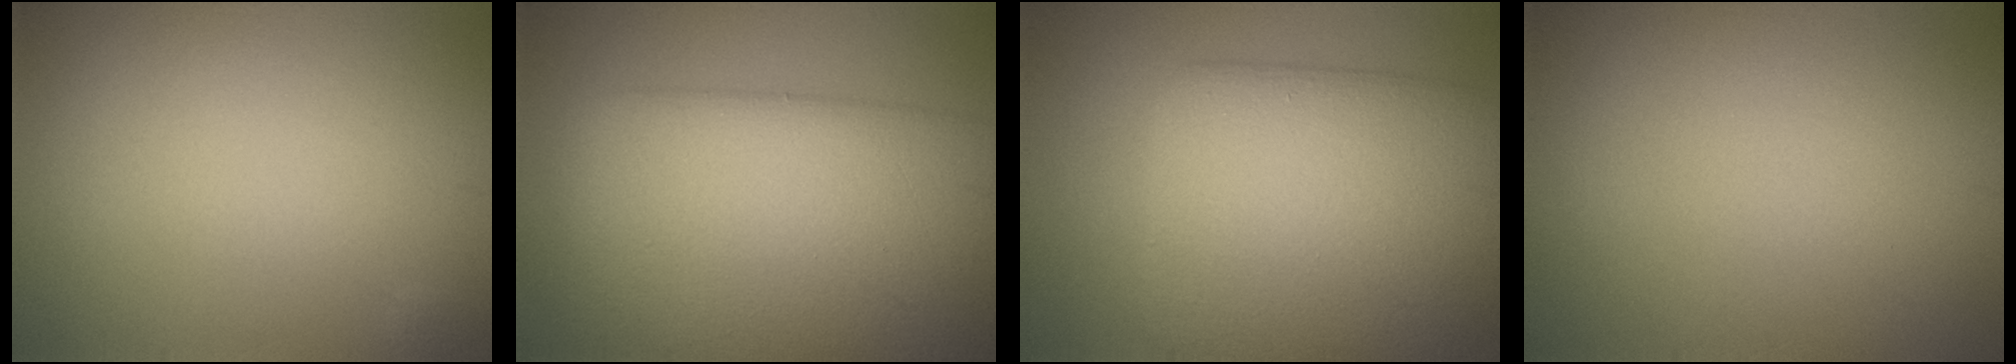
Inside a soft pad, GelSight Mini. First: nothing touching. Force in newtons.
{"total": 13.4, "press": 13.4, "slide": 0.4}
{"total": 11.0, "press": 10.9, "slide": 0.9}
{"total": 0.0}